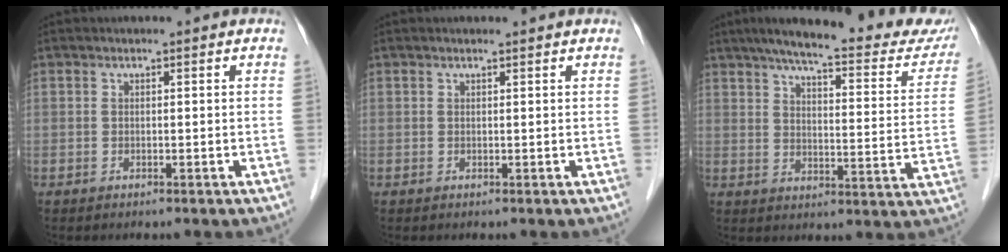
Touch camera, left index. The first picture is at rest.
{"total": 0.8, "force": [0.8, 0.0, 0.3], "torque": [-0.008, 0.005, 0.012]}
{"total": 25.0, "force": [21.3, 3.8, 12.5], "torque": [-0.171, -0.029, 0.259]}